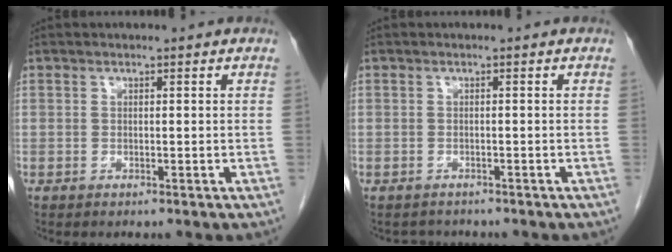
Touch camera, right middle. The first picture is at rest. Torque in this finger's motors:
{"motor_torque": [-0.06, 0.06, -0.04, -0.02]}